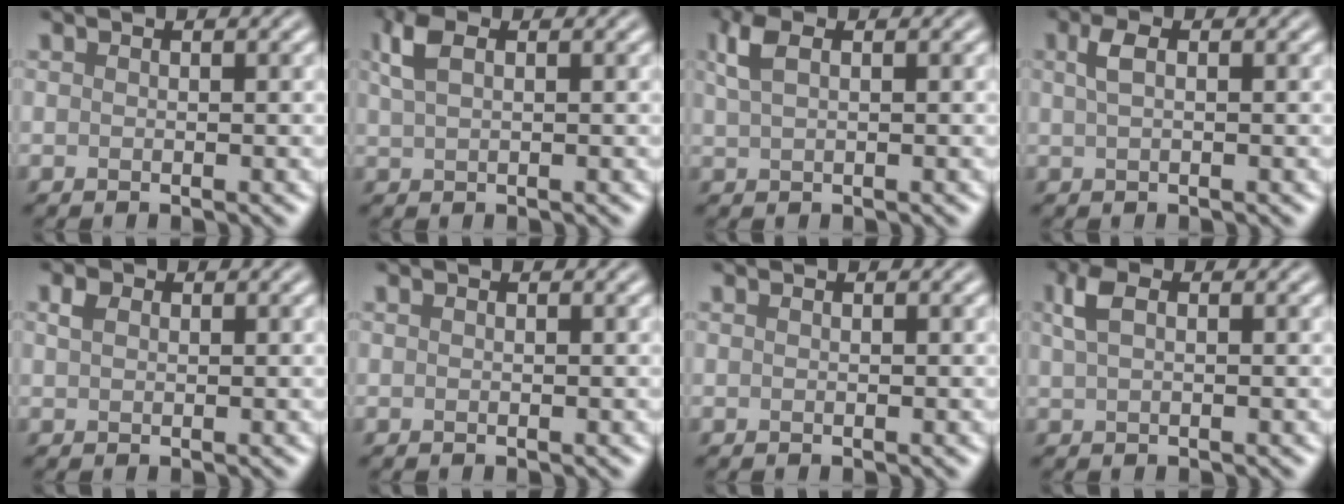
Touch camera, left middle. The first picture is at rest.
{"total": 2.9, "force": [1.4, 1.5, 2.1], "torque": [-0.051, 0.008, 0.027]}
{"total": 2.6, "force": [1.2, 1.2, 2.0], "torque": [-0.047, 0.006, 0.025]}
{"total": 1.8, "force": [0.6, 0.8, 1.5], "torque": [-0.034, 0.006, 0.011]}
{"total": 1.5, "force": [0.6, 1.0, 0.8], "torque": [-0.016, 0.006, 0.010]}
{"total": 0.0}
{"total": 0.0}
{"total": 2.5, "force": [1.0, 1.3, 1.9], "torque": [-0.046, 0.006, 0.017]}